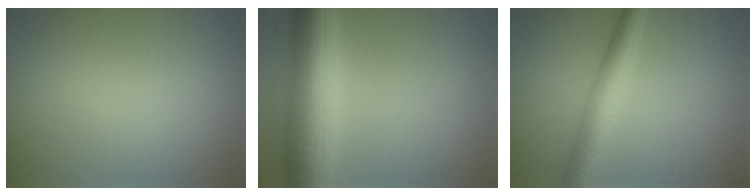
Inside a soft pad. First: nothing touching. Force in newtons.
{"total": 9.8, "press": 9.8, "slide": 0.1}
{"total": 4.1, "press": 4.1, "slide": 0.0}